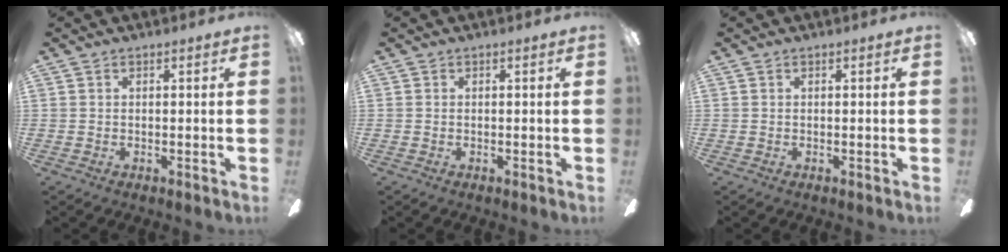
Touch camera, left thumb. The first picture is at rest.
{"total": 0.0}
{"total": 0.0}